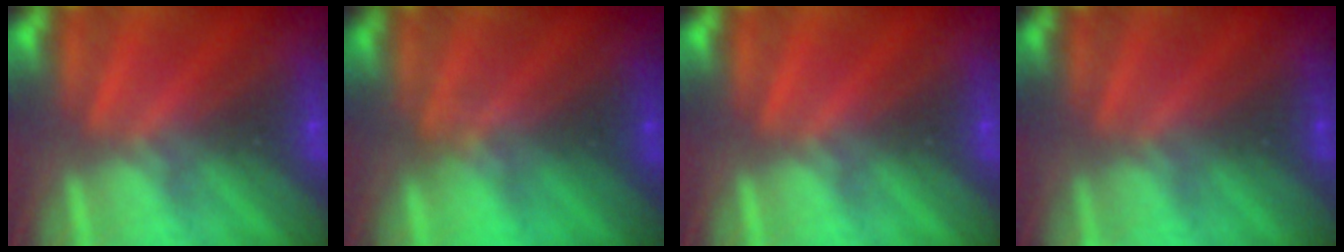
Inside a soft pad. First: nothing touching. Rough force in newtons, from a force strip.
{"total": 1.2}
{"total": 0.0}
{"total": 2.4}